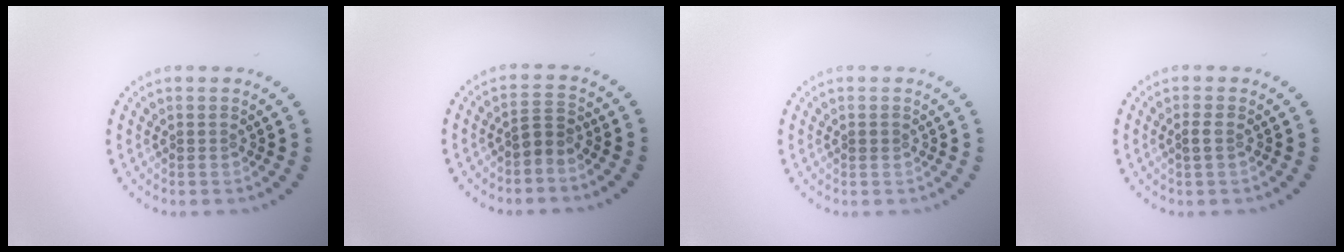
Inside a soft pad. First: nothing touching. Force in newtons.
{"total": 1.8, "press": 1.4, "slide": 1.1}
{"total": 0.7, "press": 0.7, "slide": 0.2}
{"total": 0.7, "press": 0.7, "slide": 0.3}